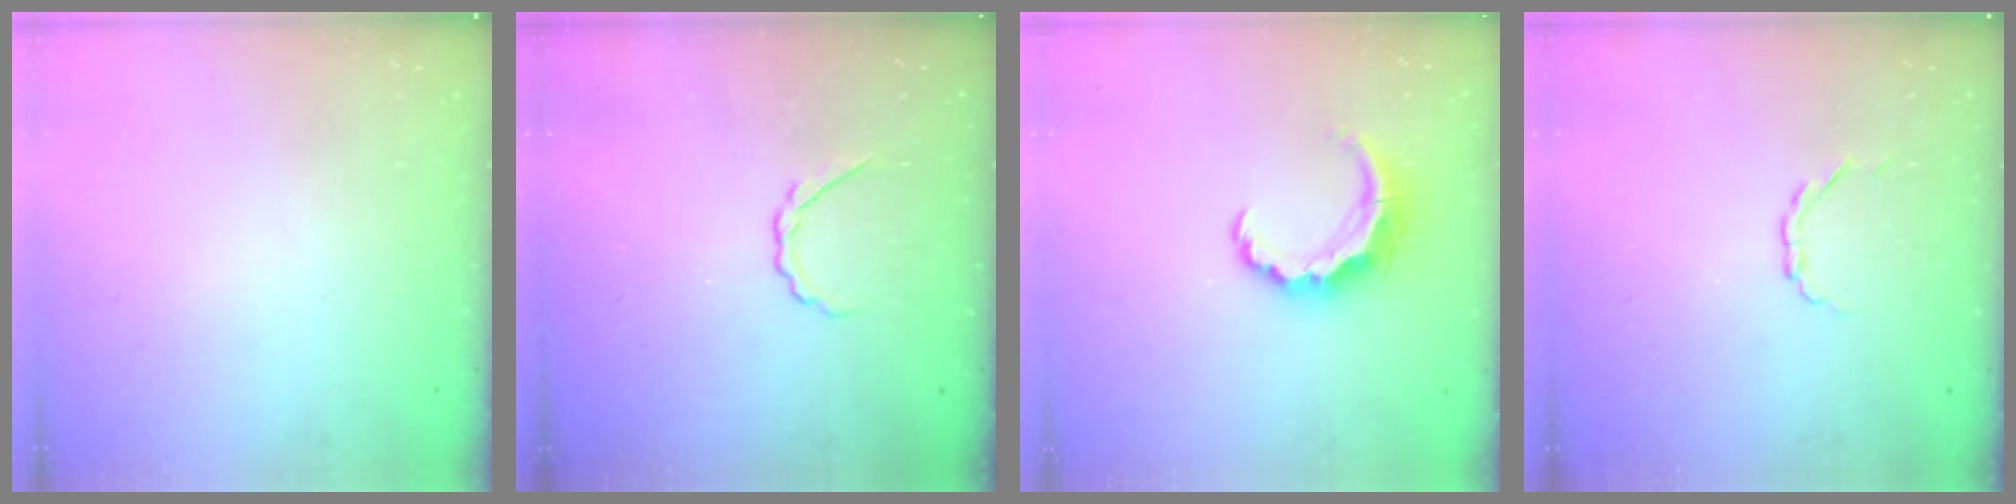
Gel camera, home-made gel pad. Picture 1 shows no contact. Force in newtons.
{"total": 2.4, "press": 2.3, "slide": 0.7}
{"total": 7.4, "press": 7.4, "slide": 0.2}
{"total": 2.6, "press": 2.5, "slide": 0.9}